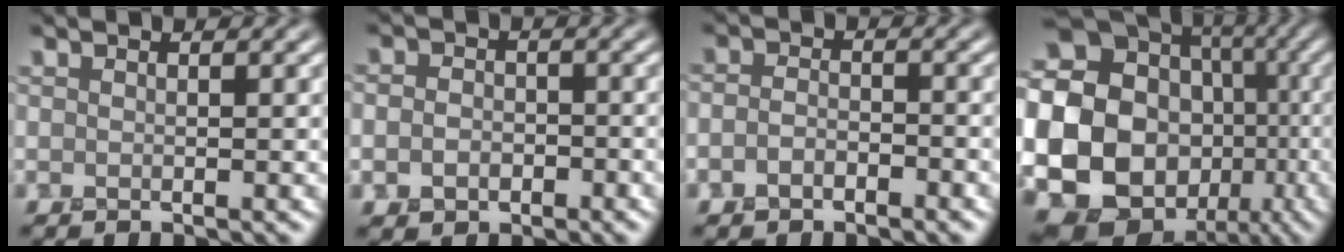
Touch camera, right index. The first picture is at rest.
{"total": 3.0, "force": [-0.9, 2.4, 1.5], "torque": [-0.012, -0.006, -0.020]}
{"total": 2.1, "force": [-1.1, 1.3, 1.3], "torque": [-0.024, 0.002, -0.025]}
{"total": 25.5, "force": [-4.7, 22.8, 10.3], "torque": [-0.216, -0.014, -0.104]}